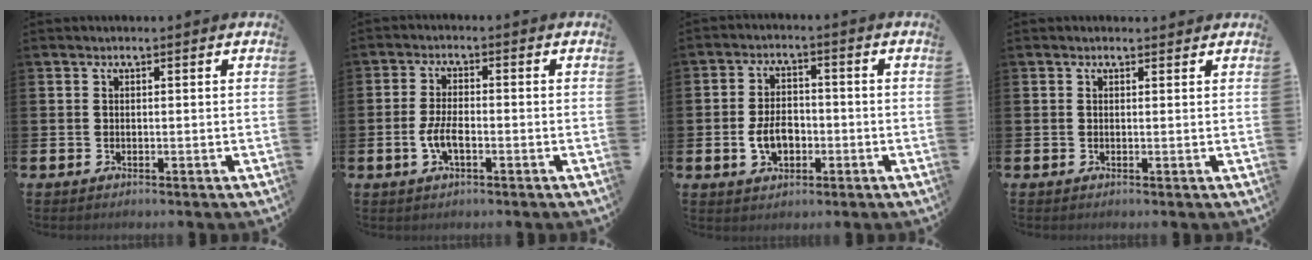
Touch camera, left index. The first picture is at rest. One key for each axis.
{"total": 3.8, "fx": -1.1, "fy": 1.6, "fz": 3.3, "tx": -0.066, "ty": 0.004, "tz": -0.021}
{"total": 4.8, "fx": -1.1, "fy": 3.1, "fz": 3.5, "tx": -0.050, "ty": 0.003, "tz": -0.024}
{"total": 0.5, "fx": 0.4, "fy": 0.3, "fz": 0.2, "tx": 0.007, "ty": -0.001, "tz": 0.004}